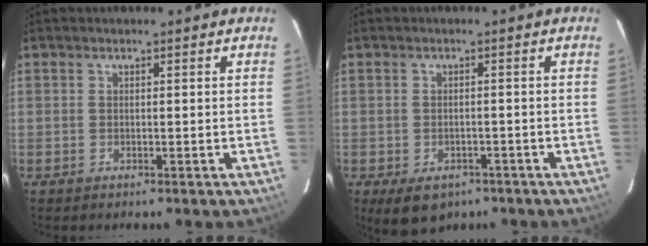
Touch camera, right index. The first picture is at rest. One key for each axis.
{"total": 7.6, "fx": -4.9, "fy": 4.5, "fz": 3.8, "tx": -0.073, "ty": -0.015, "tz": -0.058}